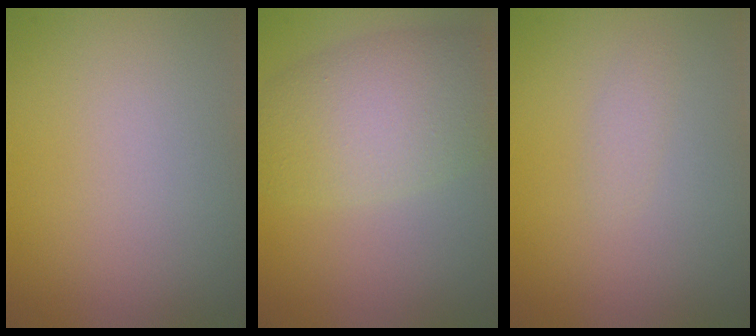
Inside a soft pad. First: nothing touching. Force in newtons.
{"total": 6.6, "press": 6.6, "slide": 0.4}
{"total": 0.8, "press": 0.8, "slide": 0.1}